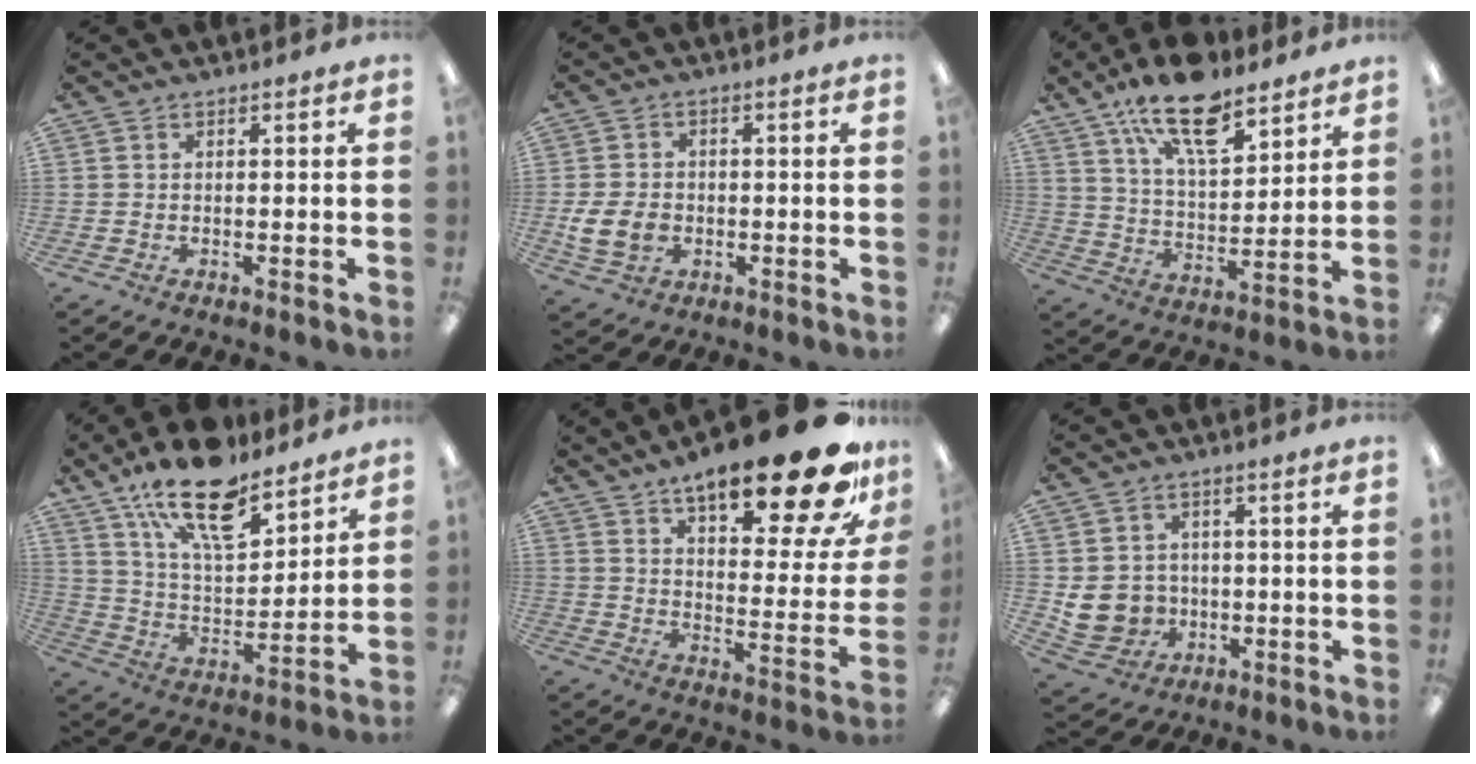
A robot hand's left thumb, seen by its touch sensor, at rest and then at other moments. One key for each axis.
{"total": 7.5, "fx": -1.7, "fy": 5.8, "fz": 4.4, "tx": -0.097, "ty": 0.002, "tz": -0.031}
{"total": 16.4, "fx": 11.4, "fy": 6.8, "fz": 9.5, "tx": -0.155, "ty": -0.058, "tz": 0.195}
{"total": 19.3, "fx": 13.8, "fy": 8.0, "fz": 10.9, "tx": -0.179, "ty": -0.082, "tz": 0.239}
{"total": 23.9, "fx": 16.4, "fy": 6.7, "fz": 16.1, "tx": -0.225, "ty": -0.112, "tz": 0.259}
{"total": 8.0, "fx": -1.0, "fy": 7.7, "fz": 2.0, "tx": -0.062, "ty": 0.007, "tz": -0.011}